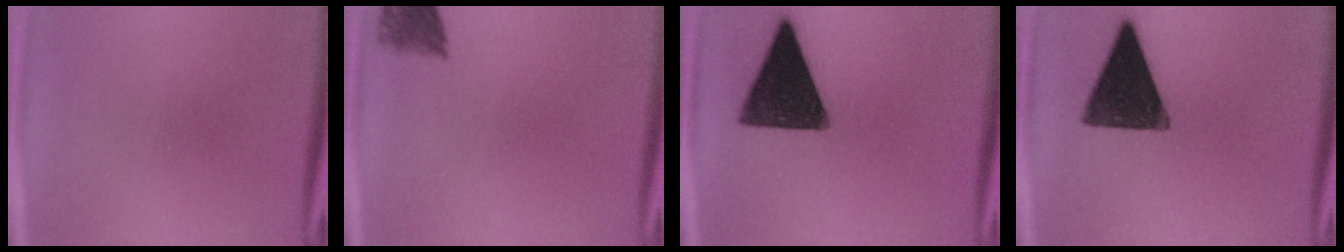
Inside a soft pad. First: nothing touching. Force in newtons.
{"total": 4.0}
{"total": 16.1}
{"total": 14.9}